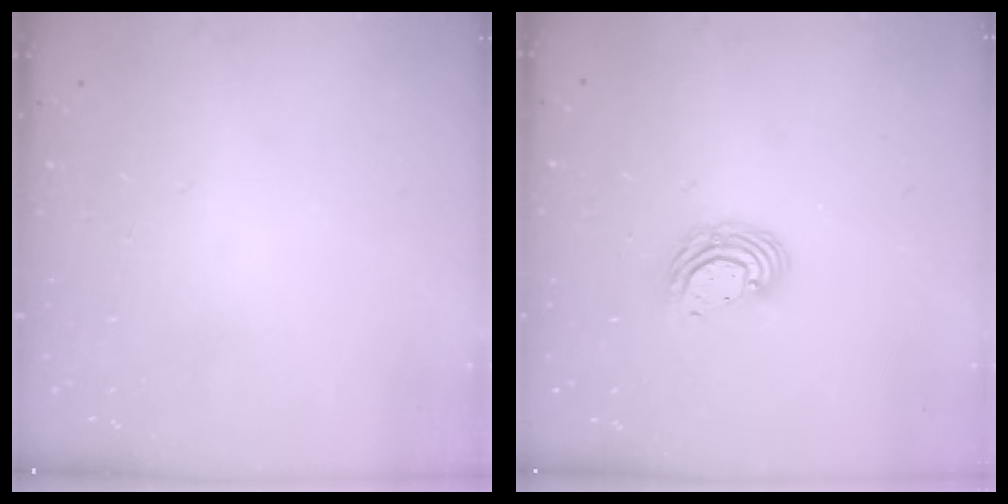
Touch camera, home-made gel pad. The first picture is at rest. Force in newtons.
{"total": 7.3, "press": 7.1, "slide": 1.3}